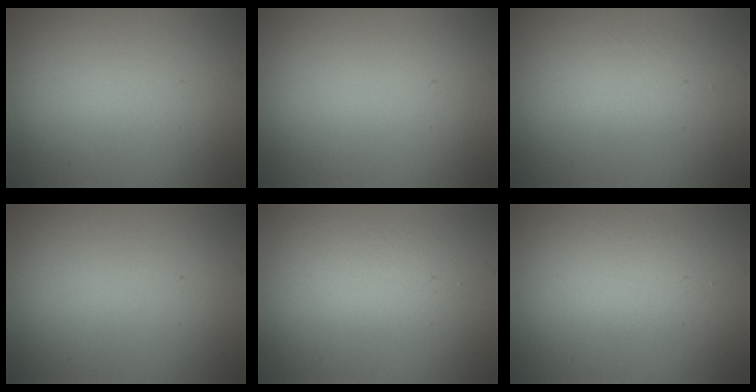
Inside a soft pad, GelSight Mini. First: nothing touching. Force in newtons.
{"total": 0.0}
{"total": 1.4, "press": 1.4, "slide": 0.1}
{"total": 0.0}
{"total": 1.6, "press": 1.6, "slide": 0.3}
{"total": 1.9, "press": 1.9, "slide": 0.0}